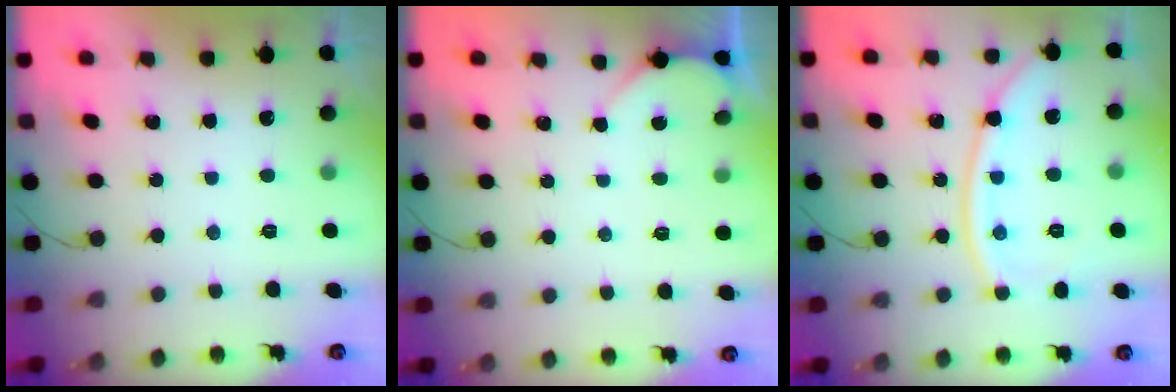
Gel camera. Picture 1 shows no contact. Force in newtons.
{"total": 1.8, "press": 1.8, "slide": 0.2}
{"total": 11.1, "press": 11.1, "slide": 0.6}